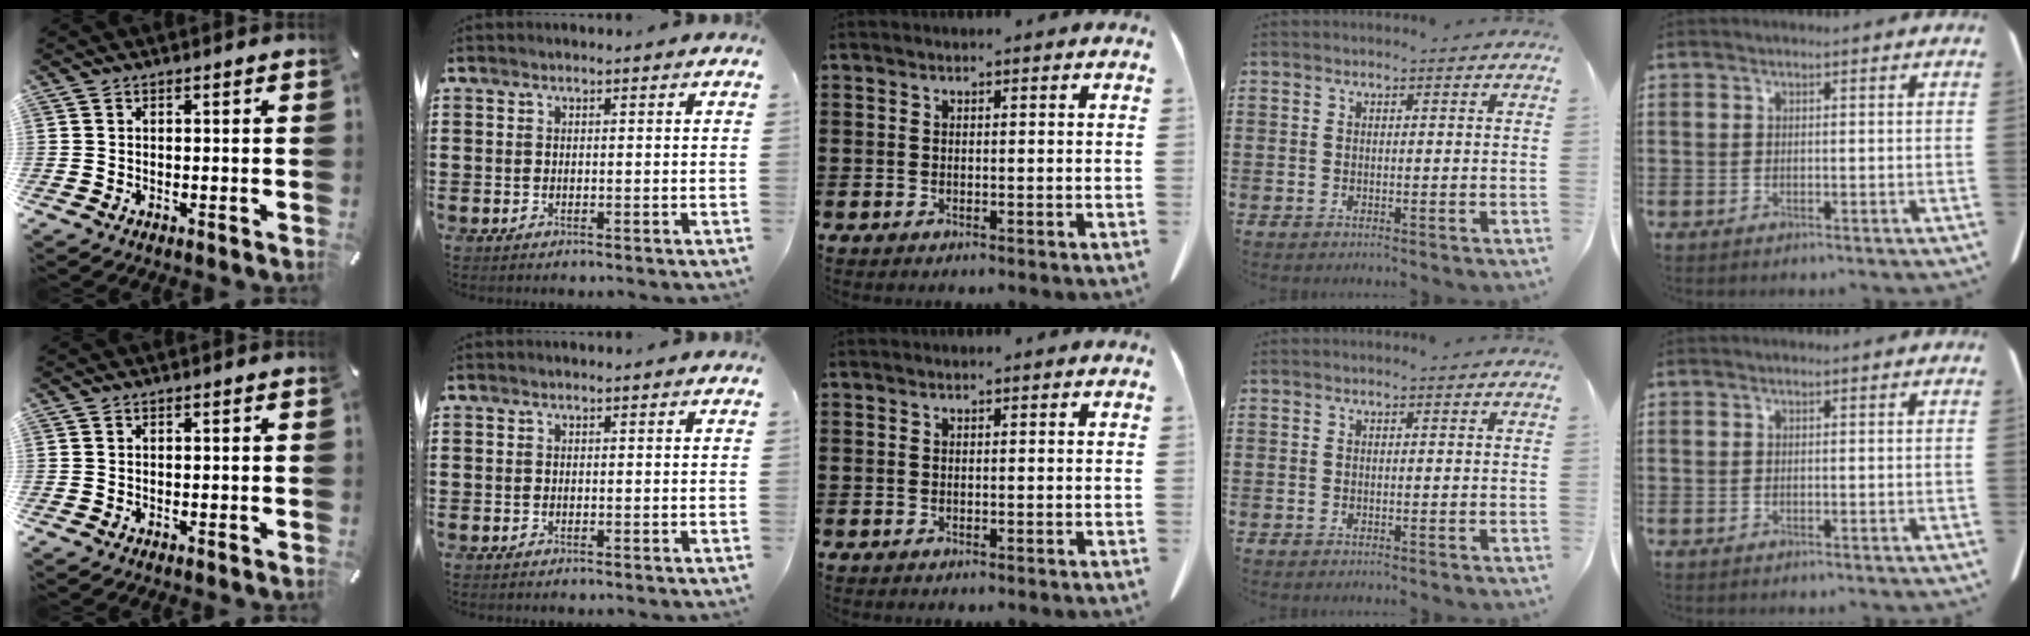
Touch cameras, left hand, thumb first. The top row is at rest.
{}